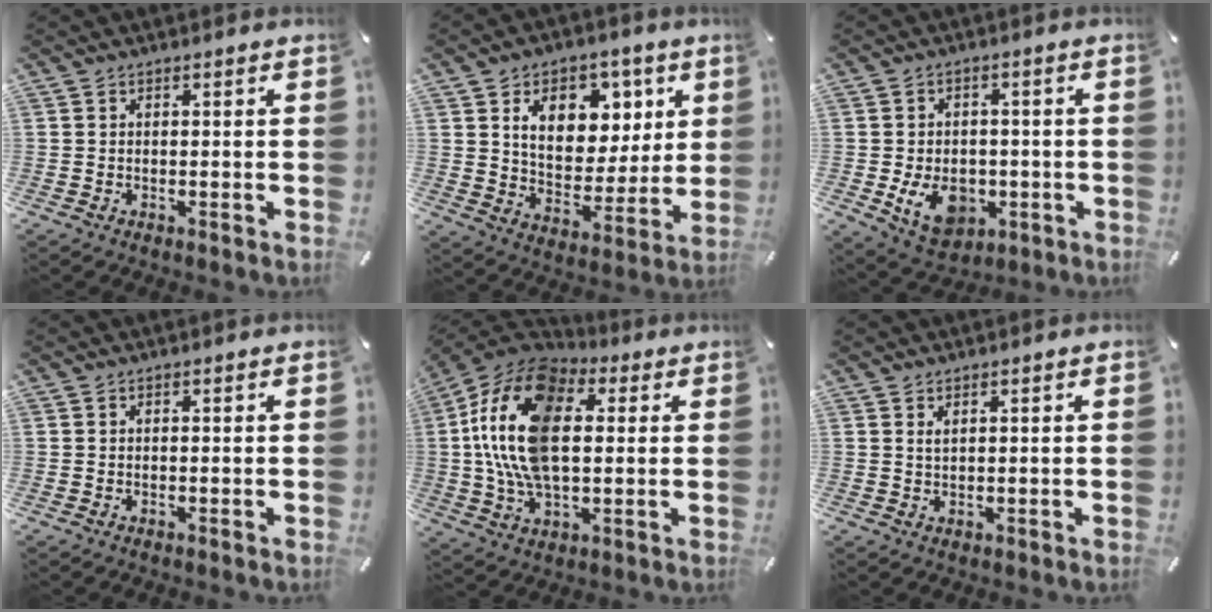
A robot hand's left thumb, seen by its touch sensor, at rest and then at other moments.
{"total": 13.8, "force": [6.1, 10.2, 6.9], "torque": [-0.096, -0.030, 0.110]}
{"total": 10.3, "force": [-2.7, 7.7, 6.2], "torque": [-0.108, 0.007, -0.044]}
{"total": 0.0}
{"total": 21.4, "force": [2.9, 13.0, 16.8], "torque": [-0.366, 0.007, 0.043]}
{"total": 1.2, "force": [0.7, 0.4, 0.9], "torque": [-0.018, -0.001, 0.013]}